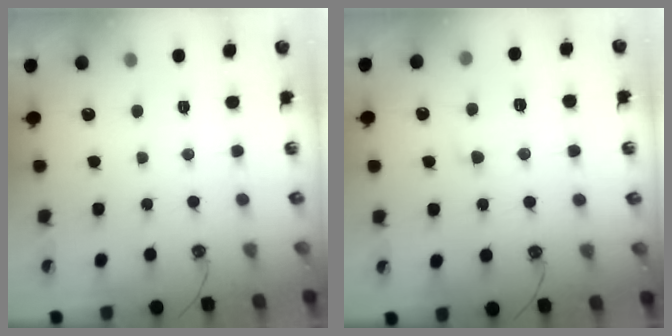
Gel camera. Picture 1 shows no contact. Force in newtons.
{"total": 1.8, "press": 1.3, "slide": 1.2}